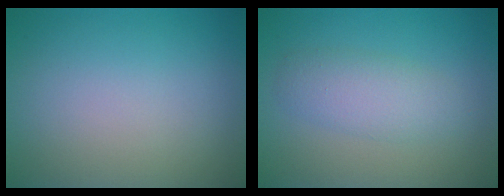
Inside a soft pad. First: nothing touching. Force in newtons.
{"total": 3.0, "press": 3.0, "slide": 0.1}